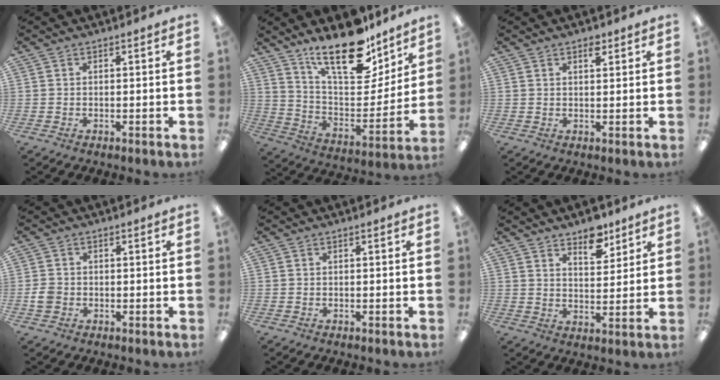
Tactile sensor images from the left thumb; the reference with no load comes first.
{"total": 21.6, "force": [16.3, 8.1, 11.5], "torque": [-0.186, -0.109, 0.281]}
{"total": 2.2, "force": [1.7, 0.9, 1.0], "torque": [-0.007, -0.007, 0.028]}
{"total": 3.0, "force": [-0.5, 2.6, 1.5], "torque": [-0.025, 0.007, -0.009]}
{"total": 0.0}
{"total": 7.5, "force": [5.9, 3.4, 2.9], "torque": [-0.017, -0.041, 0.100]}